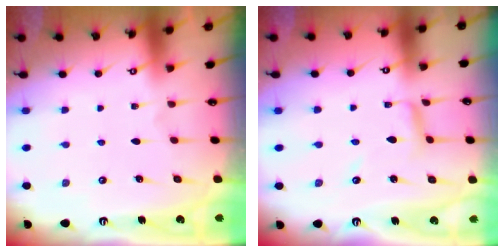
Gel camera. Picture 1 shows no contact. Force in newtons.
{"total": 5.8, "press": 5.8, "slide": 0.5}